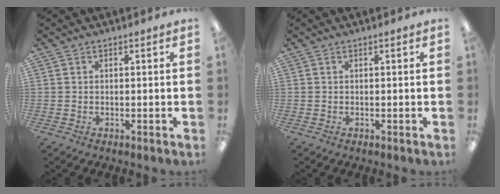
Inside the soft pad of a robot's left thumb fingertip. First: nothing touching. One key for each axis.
{"total": 0.0}